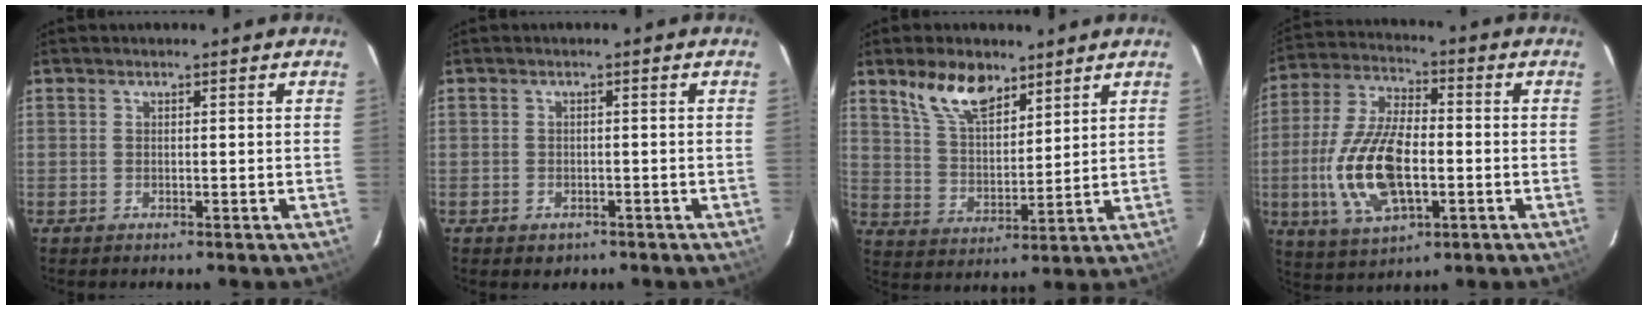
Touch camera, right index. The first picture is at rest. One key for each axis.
{"total": 2.6, "fx": -1.4, "fy": 2.0, "fz": 0.8, "tx": -0.019, "ty": 0.000, "tz": -0.015}
{"total": 10.5, "fx": 7.3, "fy": 4.9, "fz": 5.9, "tx": -0.108, "ty": 0.011, "tz": 0.143}
{"total": 16.6, "fx": -3.3, "fy": 7.6, "fz": 14.3, "tx": -0.305, "ty": -0.003, "tz": -0.056}